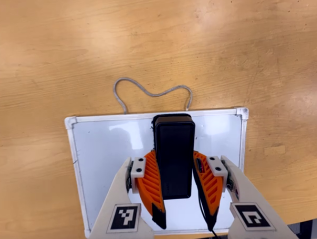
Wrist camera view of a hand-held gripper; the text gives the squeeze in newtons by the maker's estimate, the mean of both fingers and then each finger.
{"total": 6.9, "left": 6.1, "right": 7.7}